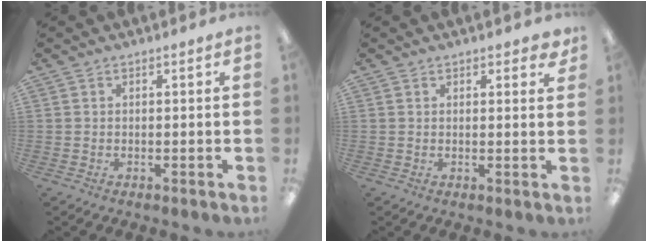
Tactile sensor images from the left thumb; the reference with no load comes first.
{"total": 2.1, "force": [1.7, 0.9, 0.8], "torque": [-0.002, -0.004, 0.028]}